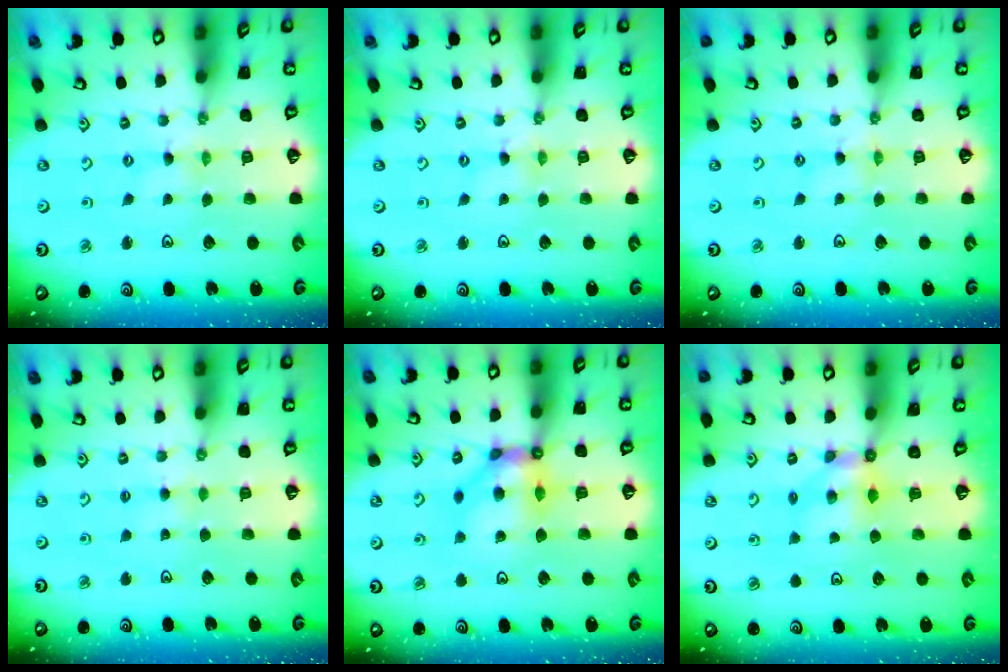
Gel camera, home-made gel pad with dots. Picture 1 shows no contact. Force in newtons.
{"total": 1.2, "press": 1.2, "slide": 0.2}
{"total": 1.0, "press": 0.9, "slide": 0.2}
{"total": 3.4, "press": 3.4, "slide": 0.5}
{"total": 10.0, "press": 10.0, "slide": 0.9}
{"total": 5.5, "press": 5.5, "slide": 0.1}